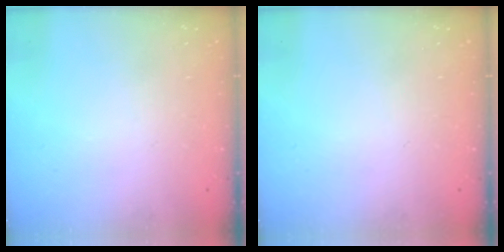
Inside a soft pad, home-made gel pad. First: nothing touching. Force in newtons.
{"total": 0.0}